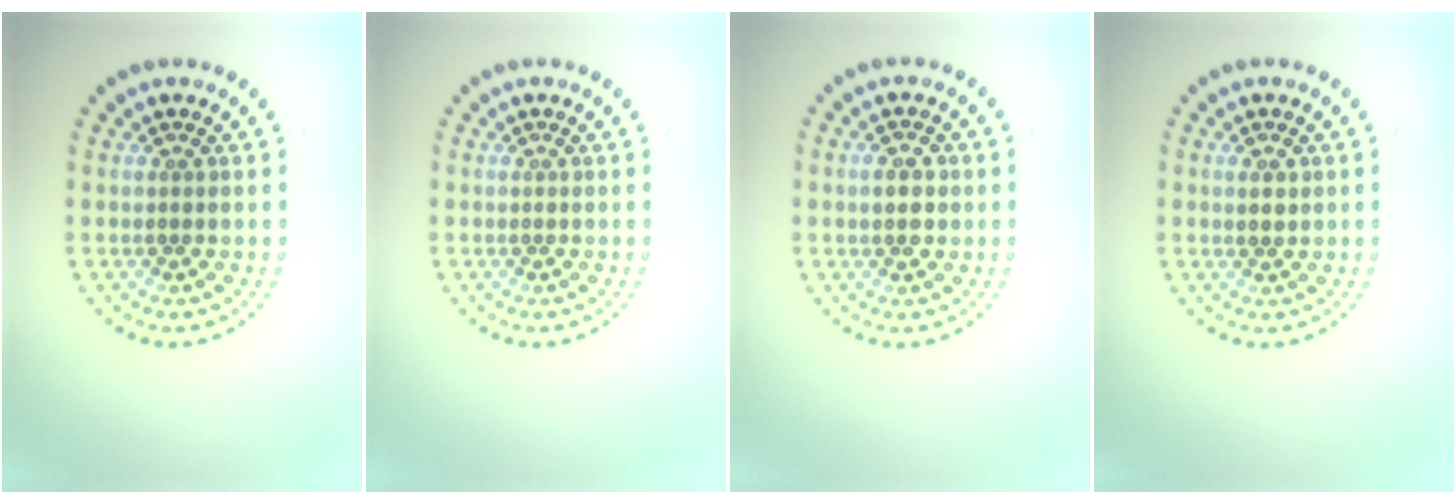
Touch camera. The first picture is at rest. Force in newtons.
{"total": 0.0}
{"total": 2.7, "press": 2.7, "slide": 0.1}
{"total": 1.2, "press": 1.2, "slide": 0.3}